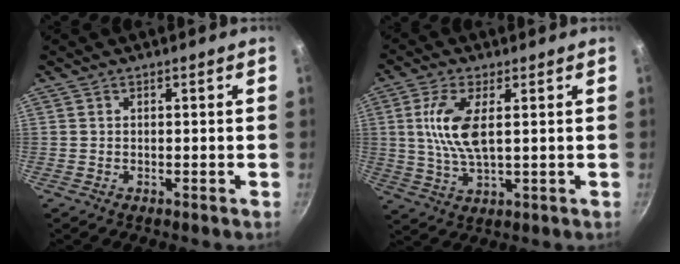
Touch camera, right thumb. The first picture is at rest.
{"total": 9.2, "force": [1.8, 3.7, 8.3], "torque": [-0.171, -0.001, 0.037]}